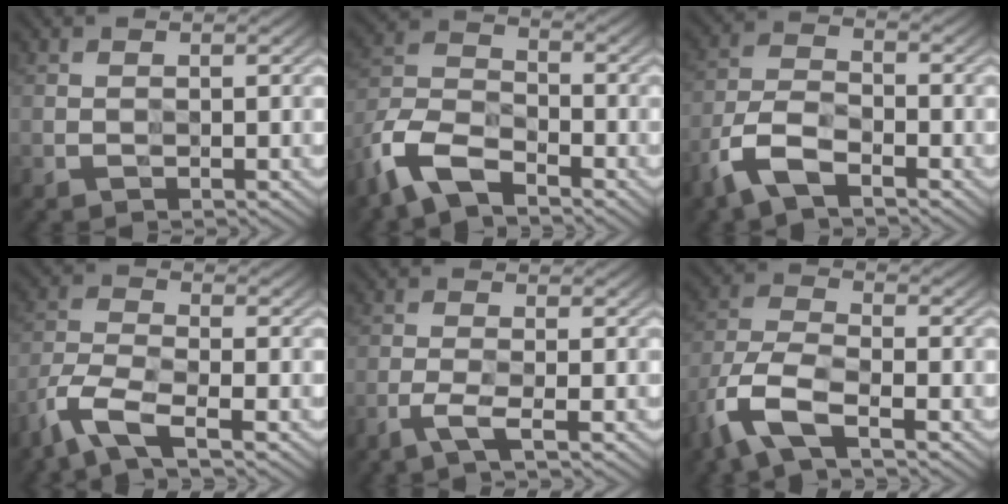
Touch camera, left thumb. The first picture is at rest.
{"total": 9.4, "force": [-7.0, 4.0, 5.0], "torque": [-0.107, -0.011, -0.151]}
{"total": 6.9, "force": [-5.0, 2.7, 3.8], "torque": [-0.081, -0.002, -0.110]}
{"total": 6.4, "force": [-5.1, 1.3, 3.6], "torque": [-0.083, -0.005, -0.115]}
{"total": 2.5, "force": [-2.1, -0.3, 1.4], "torque": [-0.032, 0.001, -0.044]}
{"total": 8.4, "force": [-5.8, 2.9, 5.3], "torque": [-0.124, -0.008, -0.127]}